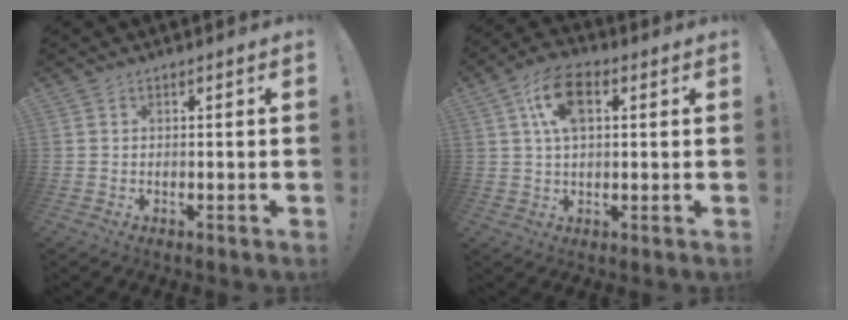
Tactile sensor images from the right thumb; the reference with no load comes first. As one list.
[{"total": 10.4, "force": [3.2, 5.7, 8.1], "torque": [-0.137, 0.004, 0.059]}]